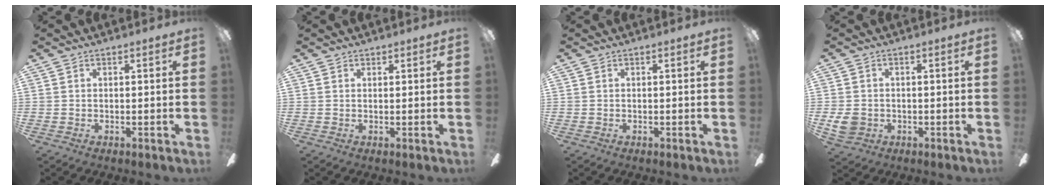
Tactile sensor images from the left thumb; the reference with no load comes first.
{"total": 1.0, "force": [0.8, 0.5, -0.1], "torque": [0.009, -0.003, 0.014]}
{"total": 0.0}
{"total": 5.0, "force": [-0.5, 4.6, 2.1], "torque": [-0.036, 0.002, -0.009]}